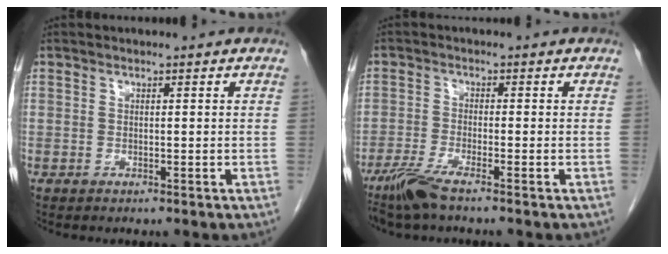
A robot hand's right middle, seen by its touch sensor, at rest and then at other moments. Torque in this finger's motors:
{"motor_torque": [0.75, -0.52, 0.29, 0.07]}